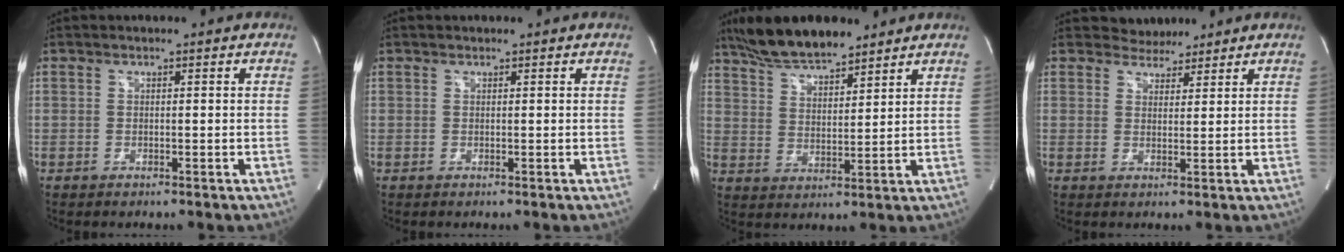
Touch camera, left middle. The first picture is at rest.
{"total": 0.0}
{"total": 10.6, "force": [9.0, 2.4, 5.1], "torque": [-0.097, 0.013, 0.165]}
{"total": 3.2, "force": [2.9, 1.3, -0.1], "torque": [0.003, 0.008, 0.049]}